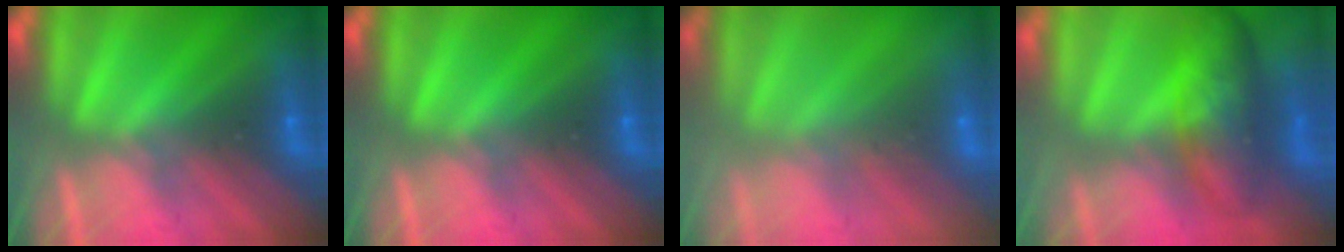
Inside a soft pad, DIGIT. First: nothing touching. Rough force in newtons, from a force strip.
{"total": 0.0}
{"total": 2.4}
{"total": 7.9}